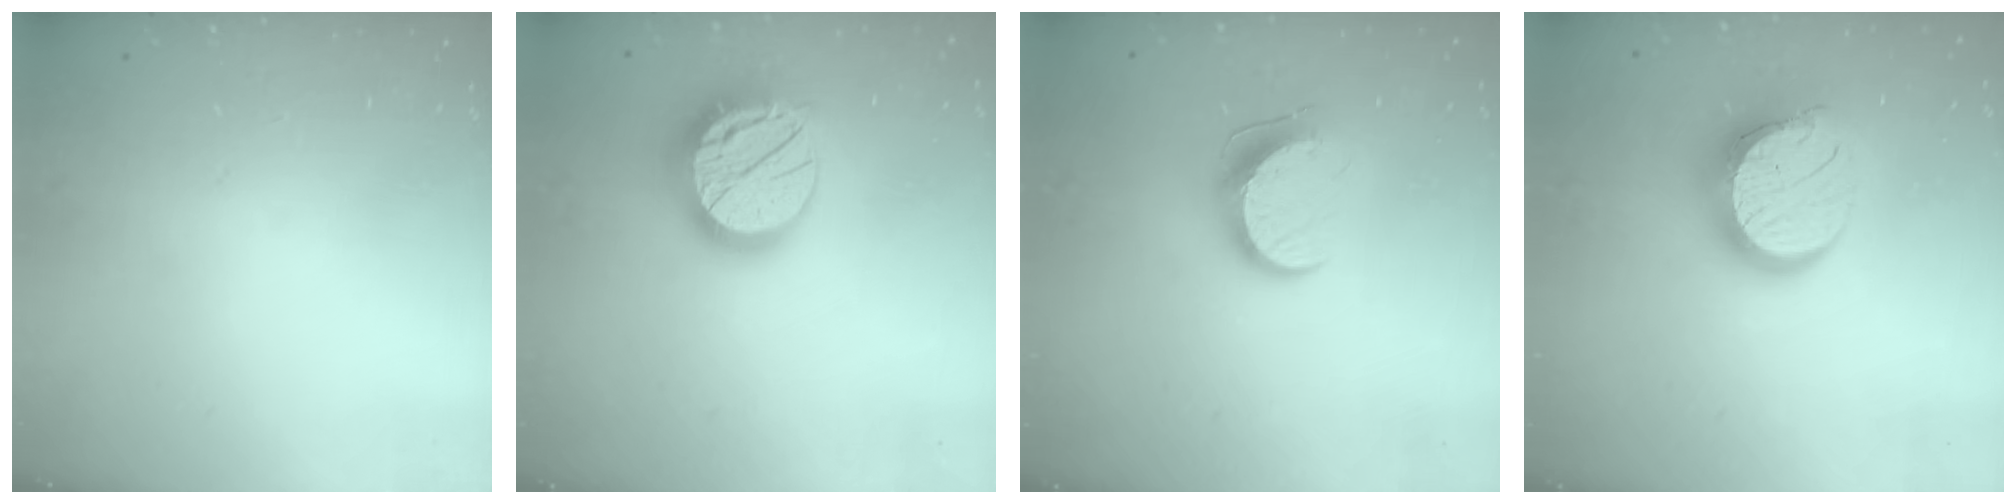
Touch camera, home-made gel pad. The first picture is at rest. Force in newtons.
{"total": 17.3, "press": 17.2, "slide": 1.3}
{"total": 11.6, "press": 11.6, "slide": 0.5}
{"total": 14.4, "press": 14.3, "slide": 1.7}